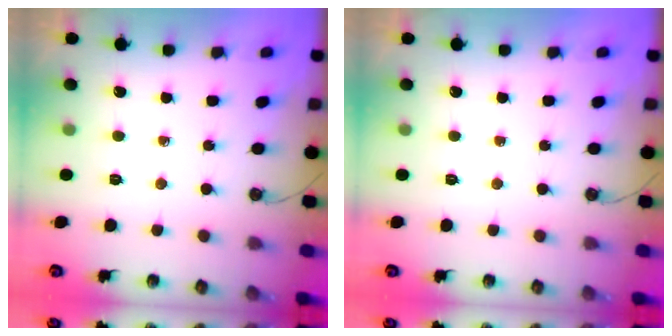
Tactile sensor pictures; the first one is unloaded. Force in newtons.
{"total": 0.0}